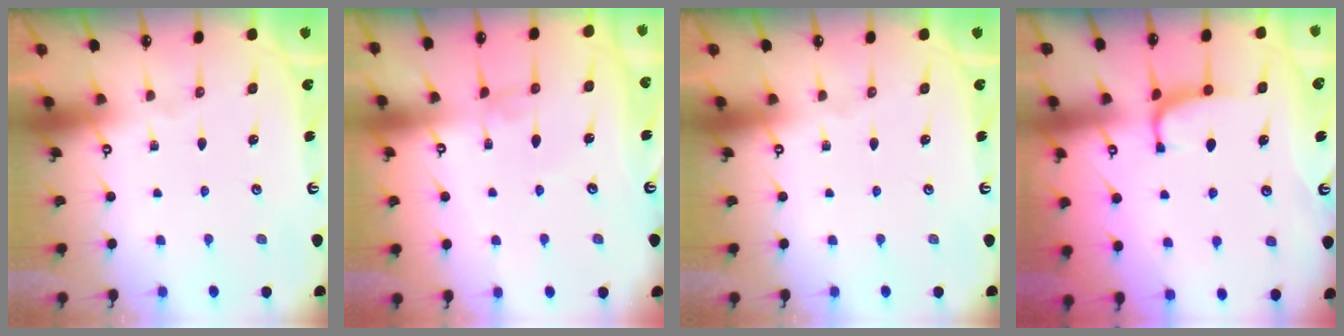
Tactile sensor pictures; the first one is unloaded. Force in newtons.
{"total": 0.0}
{"total": 0.0}
{"total": 0.6, "press": 0.1, "slide": 0.6}